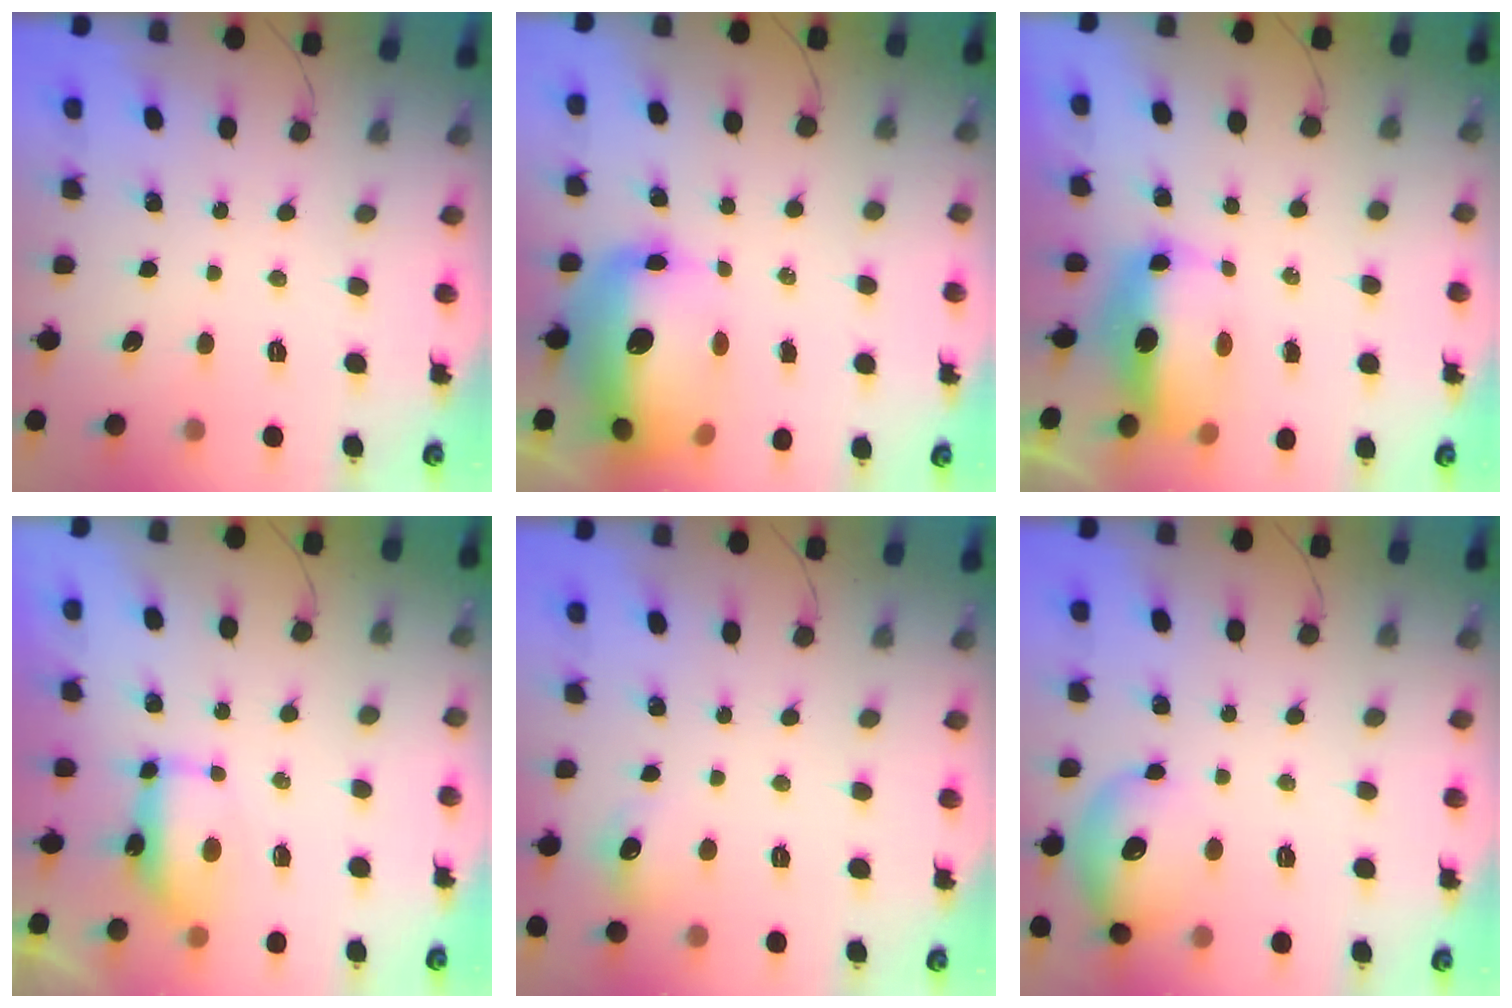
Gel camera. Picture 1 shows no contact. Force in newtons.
{"total": 17.4, "press": 16.9, "slide": 4.3}
{"total": 9.2, "press": 9.0, "slide": 1.9}
{"total": 7.3, "press": 7.3, "slide": 0.6}
{"total": 7.1, "press": 7.0, "slide": 1.6}
{"total": 13.4, "press": 12.5, "slide": 5.0}